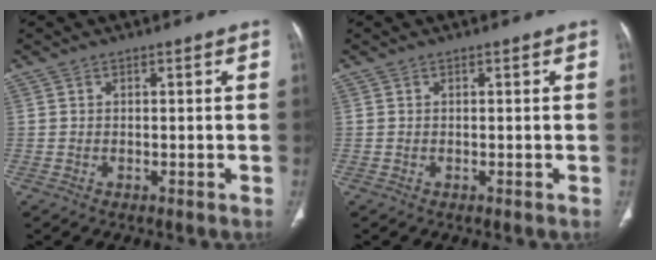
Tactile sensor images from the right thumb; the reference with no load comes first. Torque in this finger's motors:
{"motor_torque": [-0.08, -0.08, 0.24, -0.08, -0.01]}